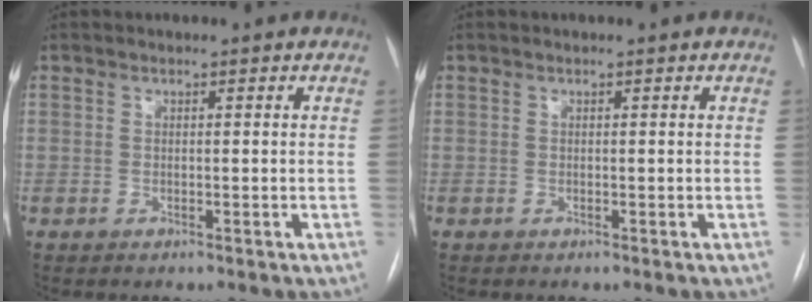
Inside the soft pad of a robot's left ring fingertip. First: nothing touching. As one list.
[{"total": 0.0}]